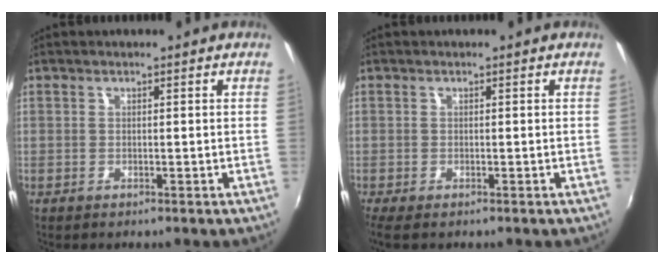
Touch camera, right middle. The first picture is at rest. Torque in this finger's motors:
{"motor_torque": [0.98, -1.16, 0.34, 0.11]}